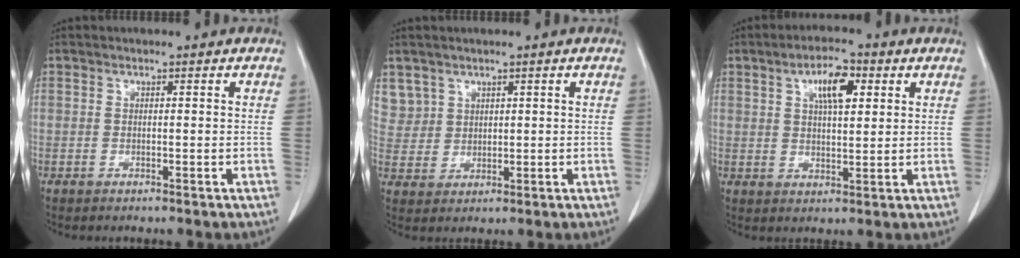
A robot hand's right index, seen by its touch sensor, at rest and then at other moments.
{"total": 5.0, "force": [3.1, 3.9, -0.1], "torque": [0.013, 0.005, 0.067]}
{"total": 6.8, "force": [2.8, 2.4, 5.7], "torque": [-0.098, 0.008, 0.046]}